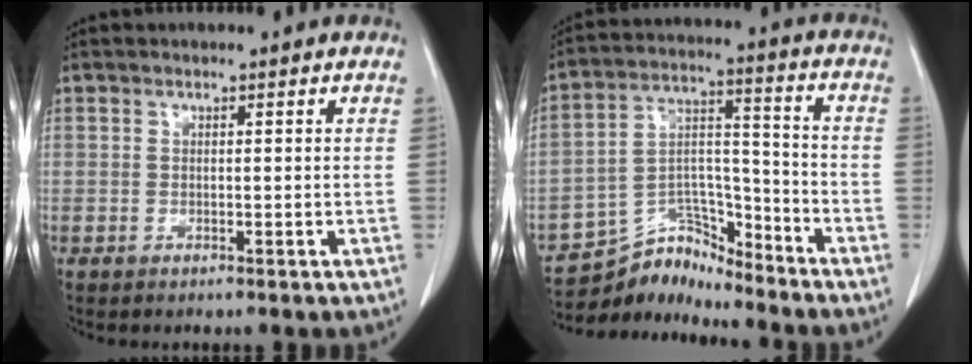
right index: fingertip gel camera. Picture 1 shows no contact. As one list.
[{"total": 9.2, "force": [-8.9, 2.2, 0.3], "torque": [0.000, 0.050, -0.163]}]